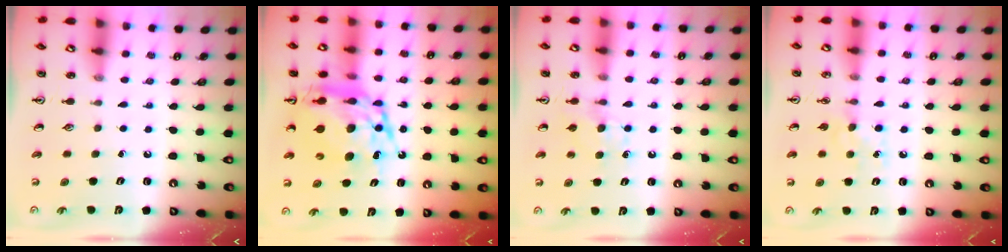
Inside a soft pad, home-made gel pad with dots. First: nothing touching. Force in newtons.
{"total": 18.1, "press": 18.0, "slide": 1.4}
{"total": 6.0, "press": 6.0, "slide": 0.7}
{"total": 7.5, "press": 7.5, "slide": 0.6}